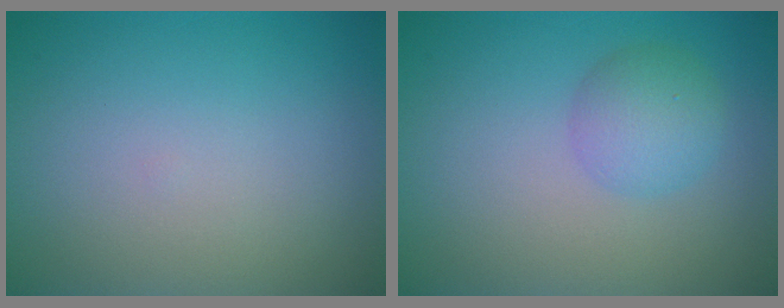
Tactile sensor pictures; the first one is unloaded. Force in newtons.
{"total": 2.9, "press": 2.9, "slide": 0.1}